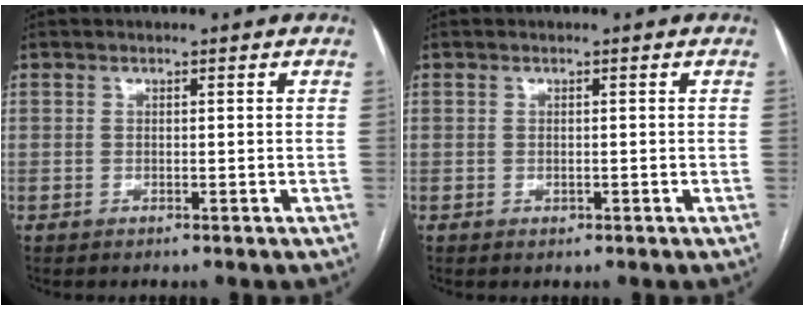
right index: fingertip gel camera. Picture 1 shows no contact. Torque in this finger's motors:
{"motor_torque": [0.45, -0.25, 0.12, 0.02]}